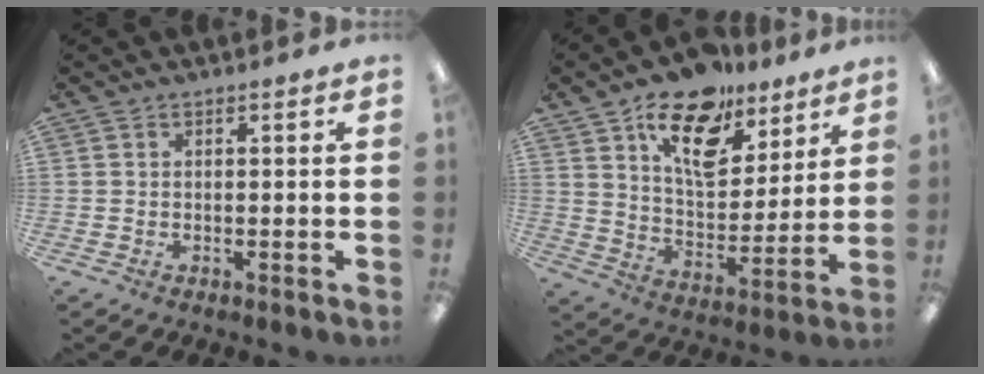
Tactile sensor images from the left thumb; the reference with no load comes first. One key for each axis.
{"total": 17.8, "fx": 11.9, "fy": 9.2, "fz": 9.6, "tx": -0.148, "ty": -0.062, "tz": 0.207}